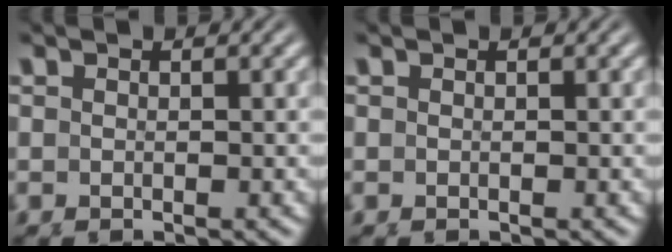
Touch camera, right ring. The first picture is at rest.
{"total": 0.0}